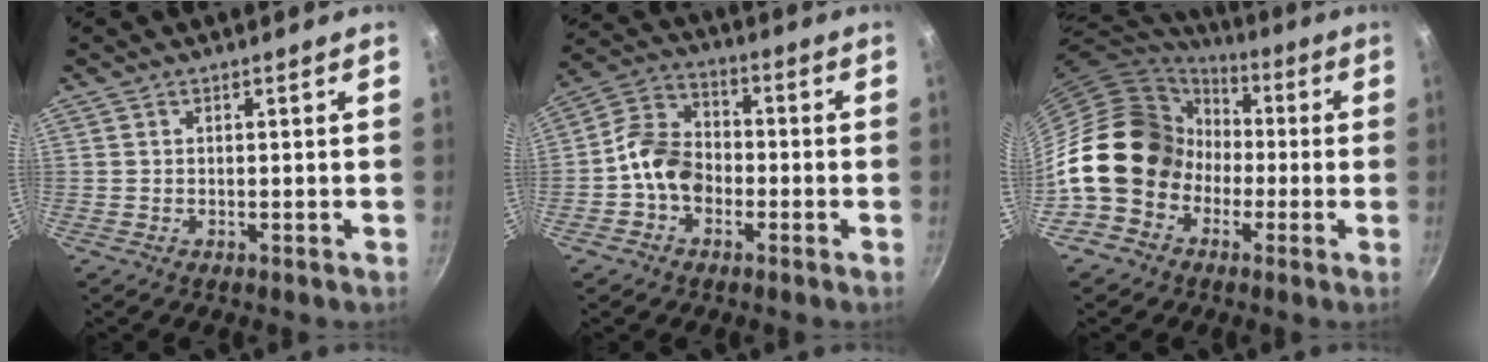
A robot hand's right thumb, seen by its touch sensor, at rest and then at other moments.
{"total": 9.4, "force": [-2.5, 7.1, 5.6], "torque": [-0.076, 0.033, -0.066]}
{"total": 18.6, "force": [-2.1, 15.4, 10.3], "torque": [-0.151, 0.060, -0.040]}